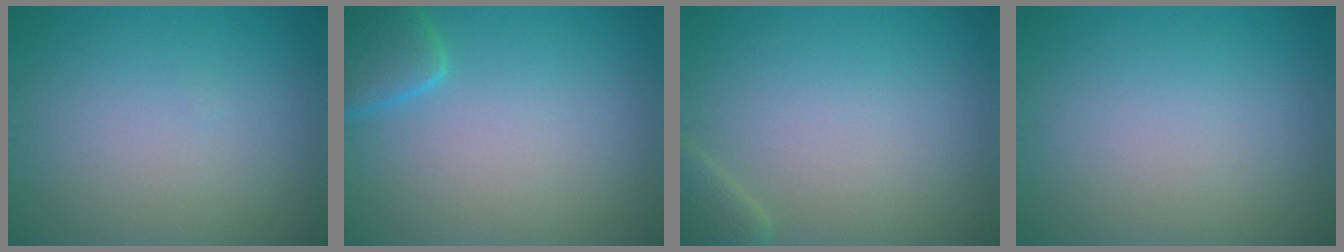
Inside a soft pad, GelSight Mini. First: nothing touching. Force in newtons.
{"total": 3.1, "press": 3.1, "slide": 0.3}
{"total": 1.9, "press": 1.9, "slide": 0.2}
{"total": 0.0}